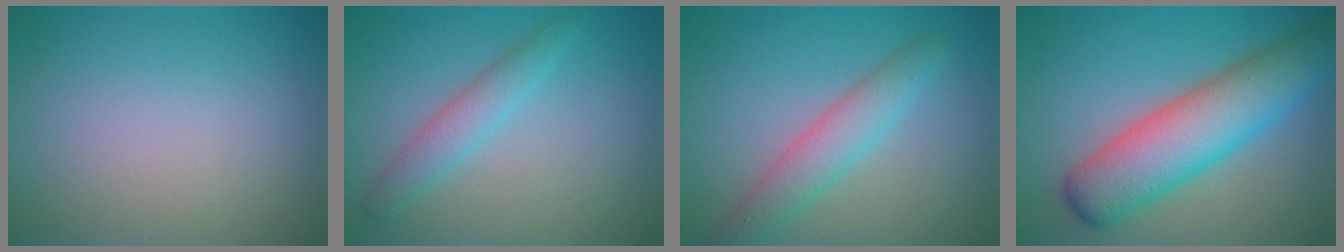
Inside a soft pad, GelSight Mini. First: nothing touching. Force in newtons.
{"total": 2.5, "press": 2.5, "slide": 0.1}
{"total": 3.7, "press": 3.7, "slide": 0.1}
{"total": 8.6, "press": 8.6, "slide": 0.3}